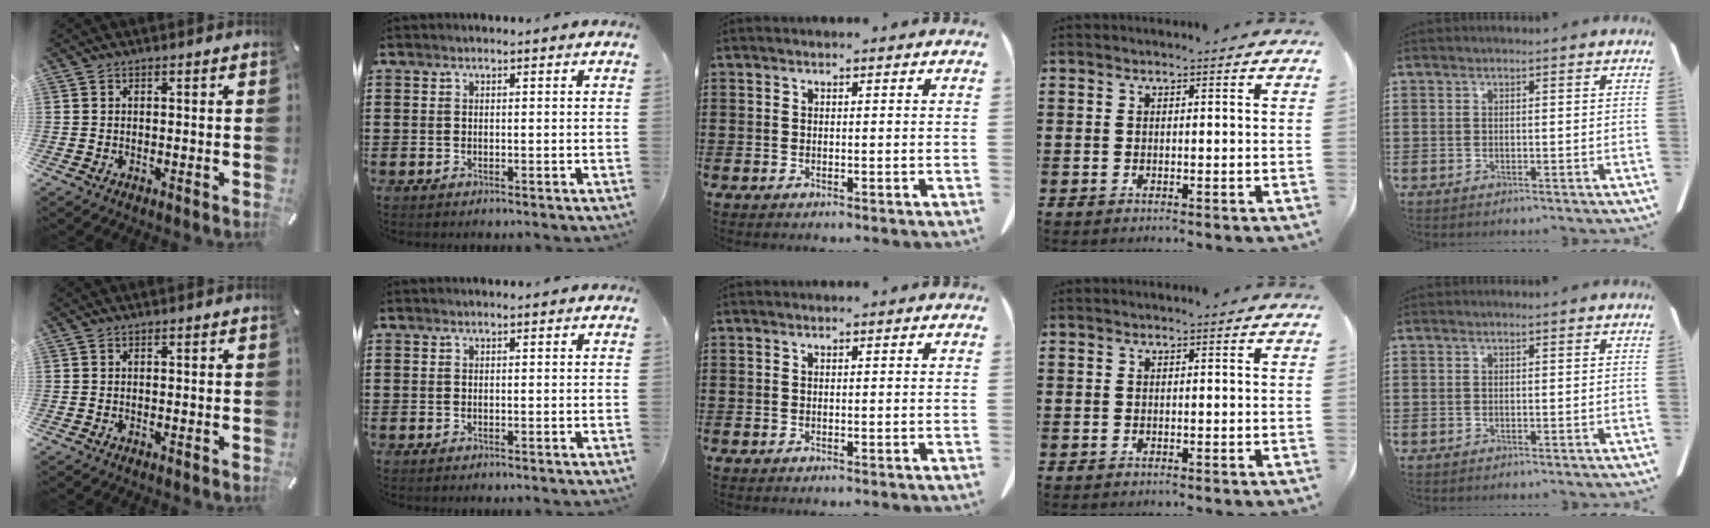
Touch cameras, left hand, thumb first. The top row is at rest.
{}